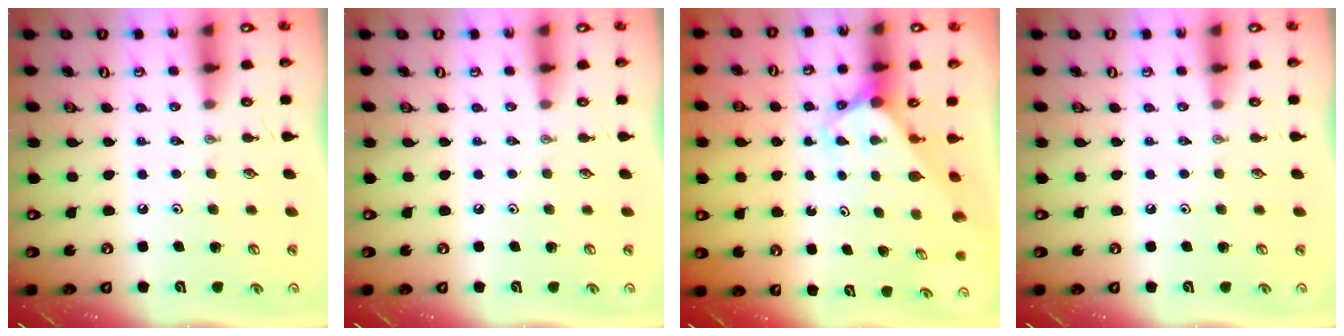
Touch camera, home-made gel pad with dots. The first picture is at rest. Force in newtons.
{"total": 0.0}
{"total": 3.2, "press": 3.2, "slide": 0.2}
{"total": 0.0}